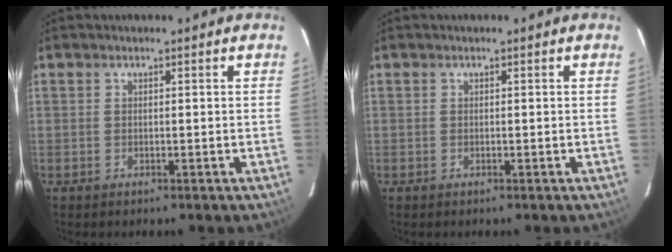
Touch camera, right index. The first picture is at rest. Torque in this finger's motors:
{"motor_torque": [-0.01, 0.00, 0.00, 0.00]}